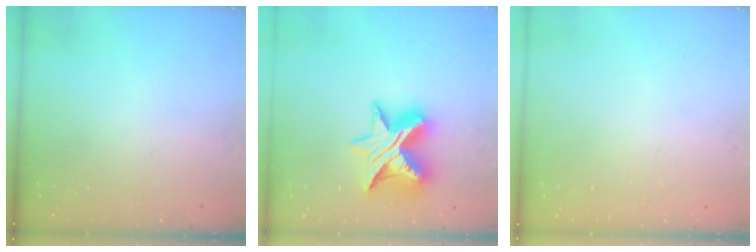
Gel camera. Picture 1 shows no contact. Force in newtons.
{"total": 14.0, "press": 13.9, "slide": 1.0}
{"total": 0.0}